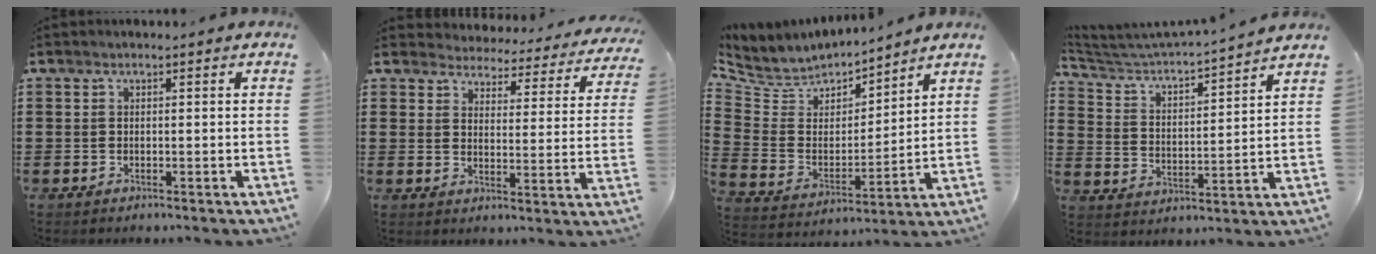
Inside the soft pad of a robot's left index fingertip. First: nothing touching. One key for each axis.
{"total": 4.1, "fx": 4.1, "fy": 0.3, "fz": -0.2, "tx": -0.016, "ty": -0.041, "tz": 0.066}
{"total": 5.3, "fx": 4.7, "fy": 2.4, "fz": 0.2, "tx": -0.044, "ty": -0.037, "tz": 0.080}
{"total": 3.5, "fx": 3.3, "fy": 0.2, "fz": 1.1, "tx": -0.045, "ty": -0.033, "tz": 0.044}